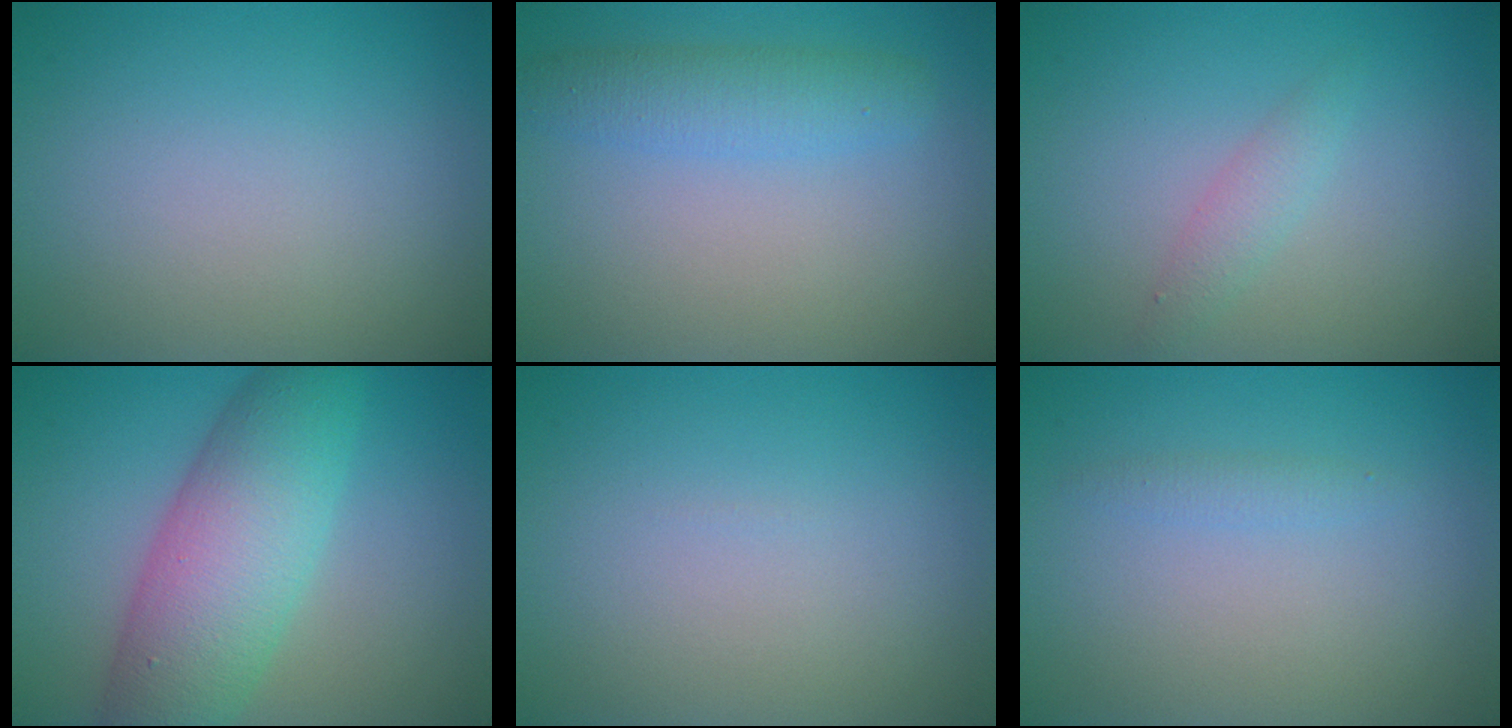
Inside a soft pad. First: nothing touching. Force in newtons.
{"total": 3.1, "press": 3.1, "slide": 0.0}
{"total": 1.5, "press": 1.5, "slide": 0.0}
{"total": 8.4, "press": 8.4, "slide": 0.1}
{"total": 0.0}
{"total": 0.9, "press": 0.9, "slide": 0.0}